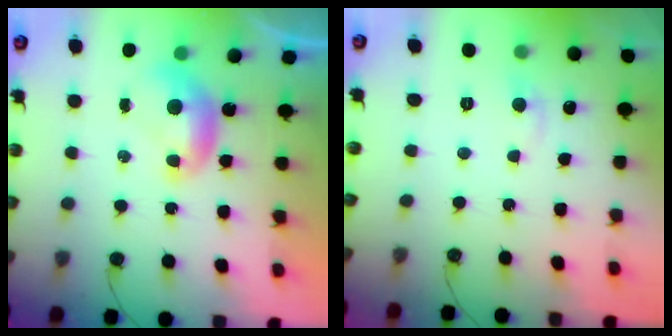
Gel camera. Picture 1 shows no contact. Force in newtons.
{"total": 1.3, "press": 1.0, "slide": 0.8}